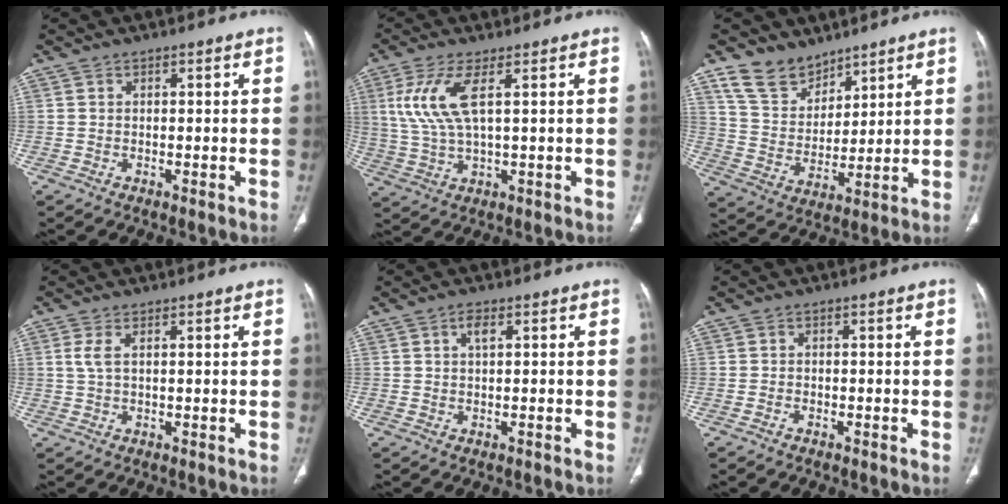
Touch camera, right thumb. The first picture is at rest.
{"total": 9.2, "force": [2.8, 2.6, 8.4], "torque": [-0.215, -0.009, 0.065]}
{"total": 10.1, "force": [7.7, 5.9, 2.6], "torque": [-0.025, -0.051, 0.164]}
{"total": 2.4, "force": [0.7, 0.8, 2.2], "torque": [-0.064, 0.005, 0.023]}
{"total": 1.7, "force": [0.3, 0.6, 1.6], "torque": [-0.031, 0.003, 0.005]}
{"total": 0.8, "force": [-0.7, 0.4, 0.2], "torque": [-0.009, 0.007, -0.012]}